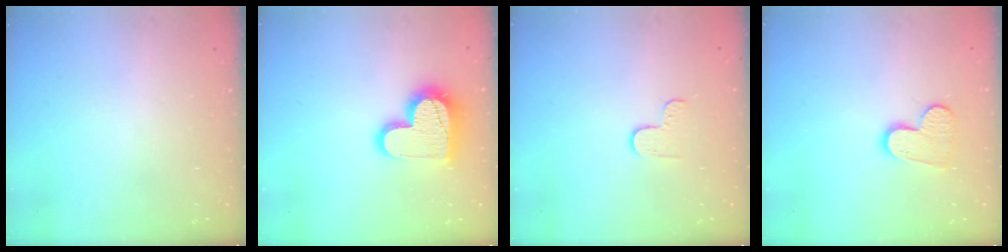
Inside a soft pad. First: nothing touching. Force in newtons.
{"total": 14.8, "press": 14.7, "slide": 1.0}
{"total": 3.6, "press": 3.5, "slide": 0.4}
{"total": 10.0, "press": 10.0, "slide": 0.8}